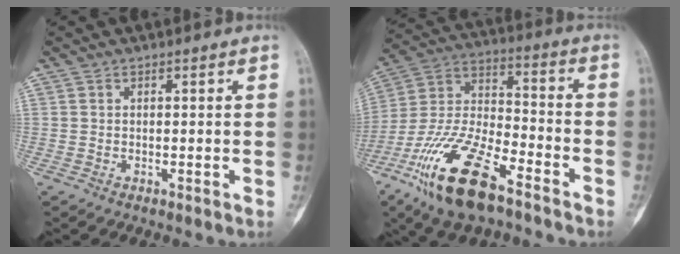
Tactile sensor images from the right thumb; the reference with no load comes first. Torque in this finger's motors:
{"motor_torque": [0.56, 0.48, 1.81, -0.98, 0.58]}